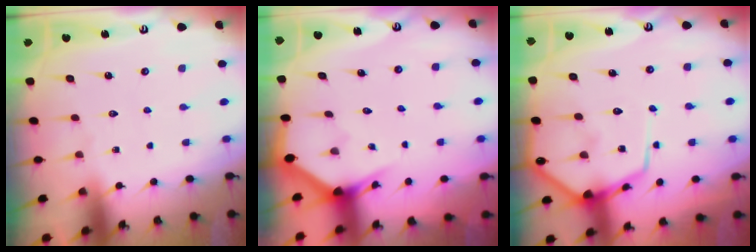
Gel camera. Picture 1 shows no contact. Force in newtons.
{"total": 2.9, "press": 2.9, "slide": 0.1}
{"total": 12.3, "press": 12.2, "slide": 1.1}